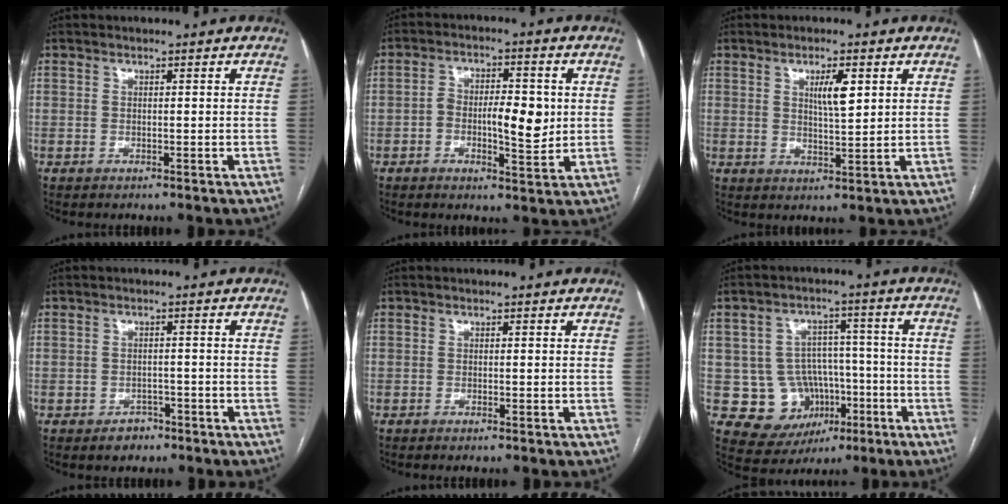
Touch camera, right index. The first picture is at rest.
{"total": 7.9, "force": [-0.5, 3.0, 7.3], "torque": [-0.119, 0.010, -0.006]}
{"total": 4.6, "force": [1.8, 0.9, 4.1], "torque": [-0.073, -0.001, 0.033]}
{"total": 2.8, "force": [-1.9, 1.9, 0.7], "torque": [-0.009, 0.006, -0.022]}
{"total": 0.9, "force": [-0.7, -0.1, 0.6], "torque": [-0.015, -0.001, -0.011]}
{"total": 10.9, "force": [-2.9, 9.8, 3.8], "torque": [-0.055, 0.034, -0.027]}